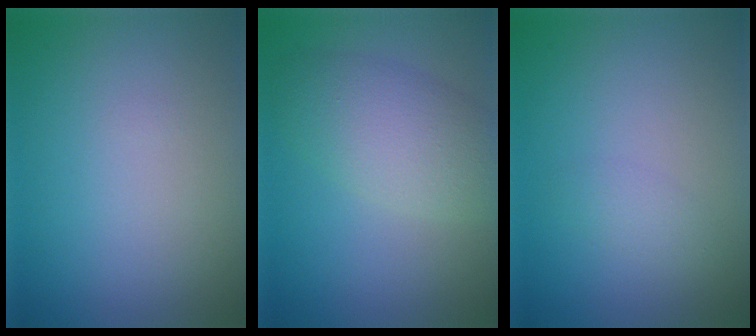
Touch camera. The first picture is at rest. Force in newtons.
{"total": 5.2, "press": 5.2, "slide": 0.2}
{"total": 1.0, "press": 1.0, "slide": 0.1}